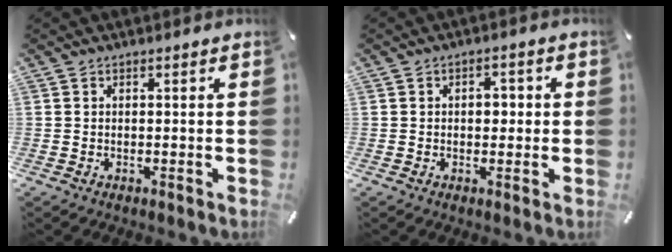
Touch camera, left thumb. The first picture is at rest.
{"total": 3.1, "force": [-0.2, 2.2, 2.3], "torque": [-0.028, 0.003, -0.010]}